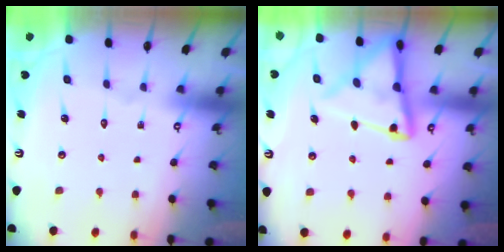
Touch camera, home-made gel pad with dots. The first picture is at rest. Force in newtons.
{"total": 11.7, "press": 11.6, "slide": 1.2}